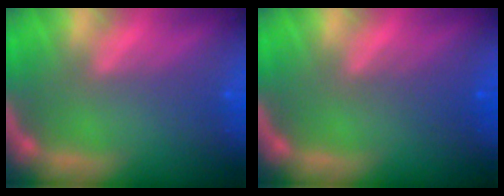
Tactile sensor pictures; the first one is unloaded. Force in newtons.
{"total": 2.0}